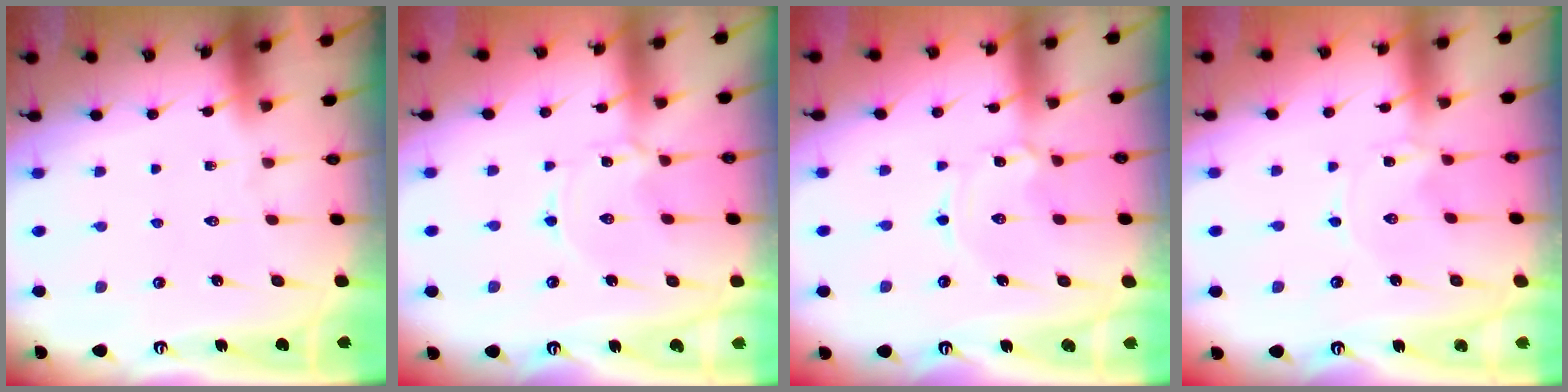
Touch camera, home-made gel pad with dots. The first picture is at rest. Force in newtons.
{"total": 1.2, "press": 1.2, "slide": 0.2}
{"total": 1.3, "press": 1.3, "slide": 0.0}
{"total": 0.0}